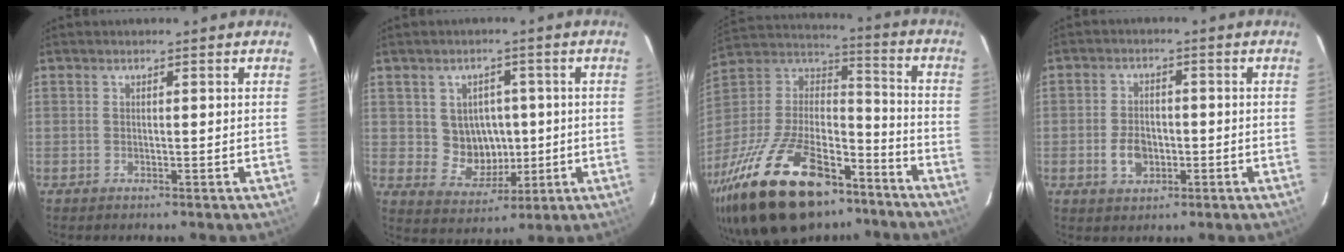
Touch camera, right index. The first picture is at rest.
{"total": 7.3, "force": [0.3, 6.9, 2.5], "torque": [-0.051, 0.009, 0.022]}
{"total": 33.6, "force": [-22.2, 15.2, 20.2], "torque": [-0.408, -0.012, -0.349]}
{"total": 5.1, "force": [-1.5, 3.5, 3.3], "torque": [-0.065, 0.007, -0.020]}